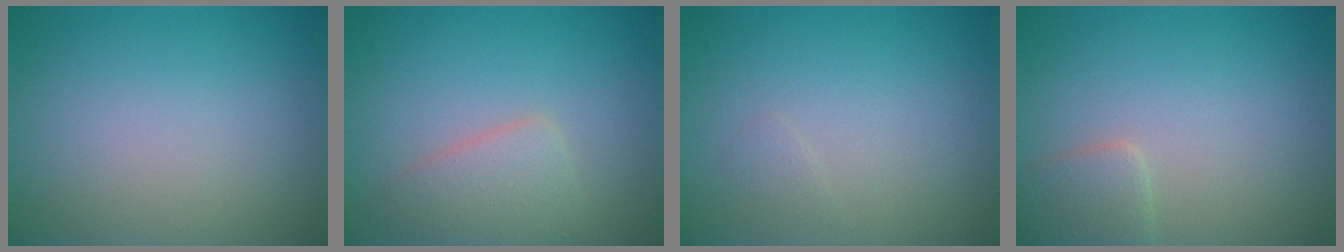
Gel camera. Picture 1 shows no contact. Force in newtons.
{"total": 2.8, "press": 2.8, "slide": 0.2}
{"total": 0.5, "press": 0.5, "slide": 0.0}
{"total": 2.1, "press": 2.0, "slide": 0.2}